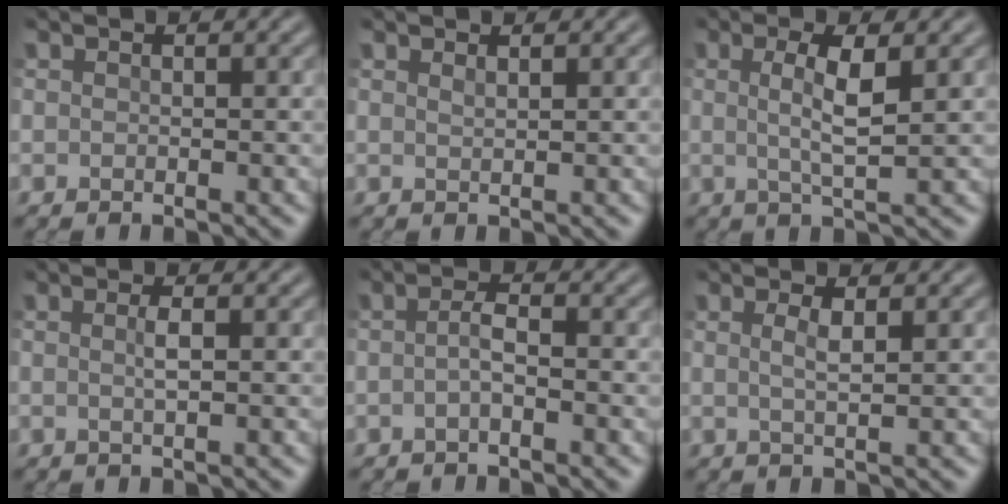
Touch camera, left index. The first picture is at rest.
{"total": 0.6, "force": [0.5, 0.1, 0.4], "torque": [-0.004, -0.001, 0.005]}
{"total": 3.6, "force": [0.4, 0.7, 3.5], "torque": [-0.068, -0.004, 0.005]}
{"total": 1.2, "force": [-0.1, 0.2, 1.2], "torque": [-0.025, 0.002, -0.007]}
{"total": 1.6, "force": [-0.8, 0.4, 1.4], "torque": [-0.031, 0.003, -0.020]}
{"total": 1.8, "force": [0.3, 0.5, 1.7], "torque": [-0.029, -0.001, 0.000]}